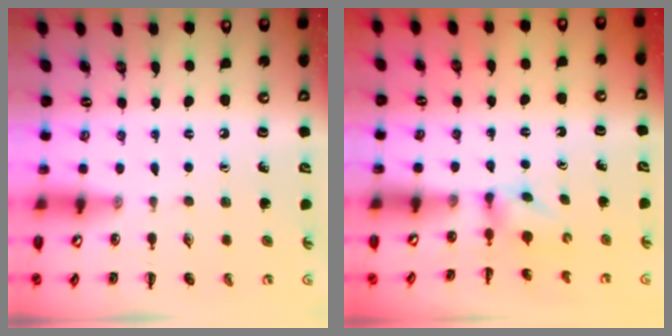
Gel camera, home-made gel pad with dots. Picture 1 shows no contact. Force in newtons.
{"total": 2.5, "press": 2.3, "slide": 0.9}